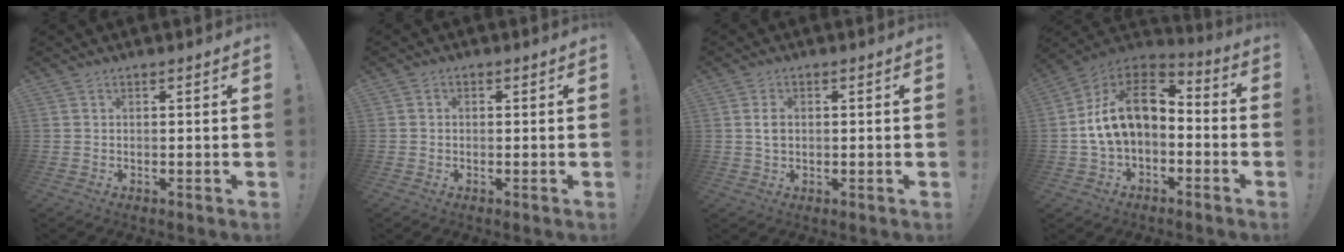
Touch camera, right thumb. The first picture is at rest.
{"total": 1.1, "force": [-0.7, 0.9, 0.2], "torque": [-0.001, 0.004, -0.013]}
{"total": 2.9, "force": [0.5, 1.9, 2.1], "torque": [-0.025, 0.001, 0.005]}
{"total": 16.3, "force": [2.0, 10.6, 12.3], "torque": [-0.187, 0.009, 0.043]}